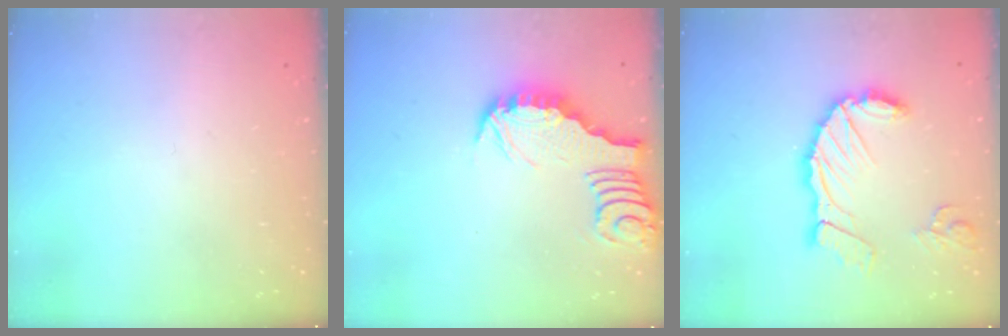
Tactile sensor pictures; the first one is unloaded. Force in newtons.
{"total": 3.0, "press": 3.0, "slide": 0.3}
{"total": 14.7, "press": 14.6, "slide": 1.6}